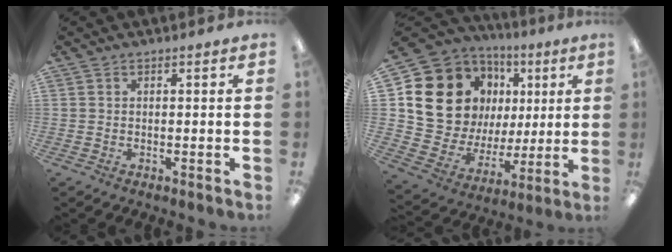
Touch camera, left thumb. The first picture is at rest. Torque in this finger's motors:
{"motor_torque": [1.81, 3.18, 0.36, -0.35, 0.25]}